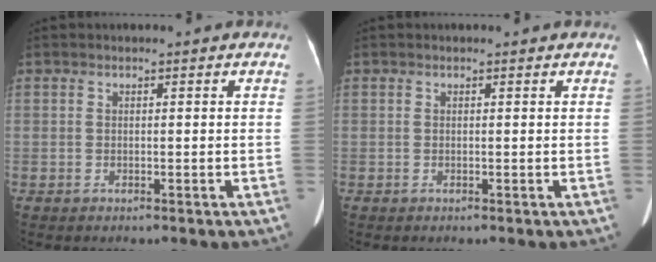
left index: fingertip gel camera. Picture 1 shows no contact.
{"total": 0.0}